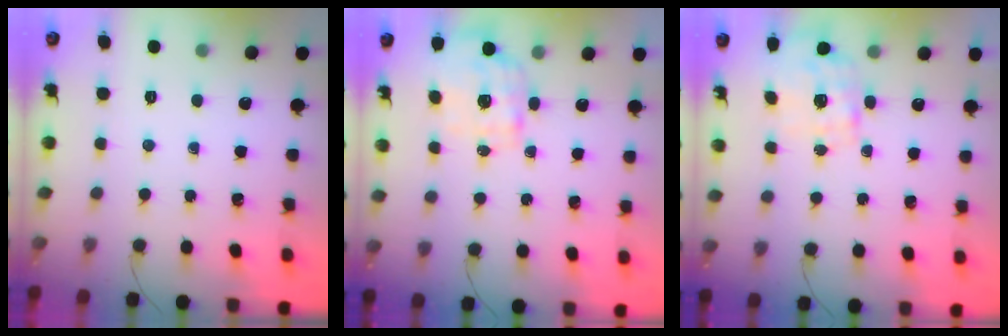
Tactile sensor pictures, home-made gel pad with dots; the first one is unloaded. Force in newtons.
{"total": 2.0, "press": 1.8, "slide": 1.0}
{"total": 2.3, "press": 2.3, "slide": 0.5}